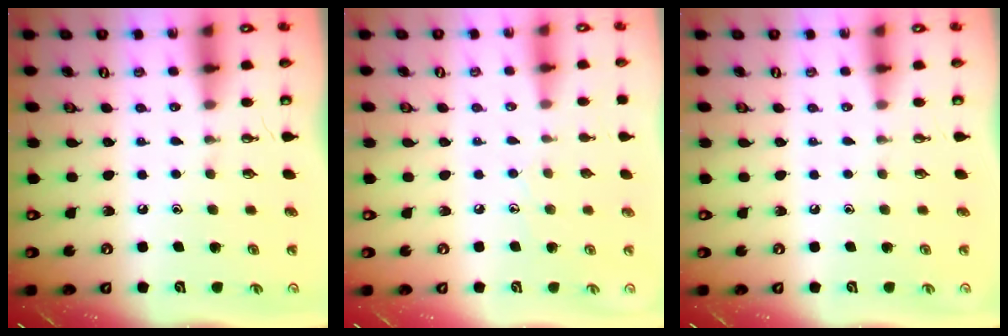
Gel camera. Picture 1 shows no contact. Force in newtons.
{"total": 5.2, "press": 5.2, "slide": 0.7}
{"total": 0.0}